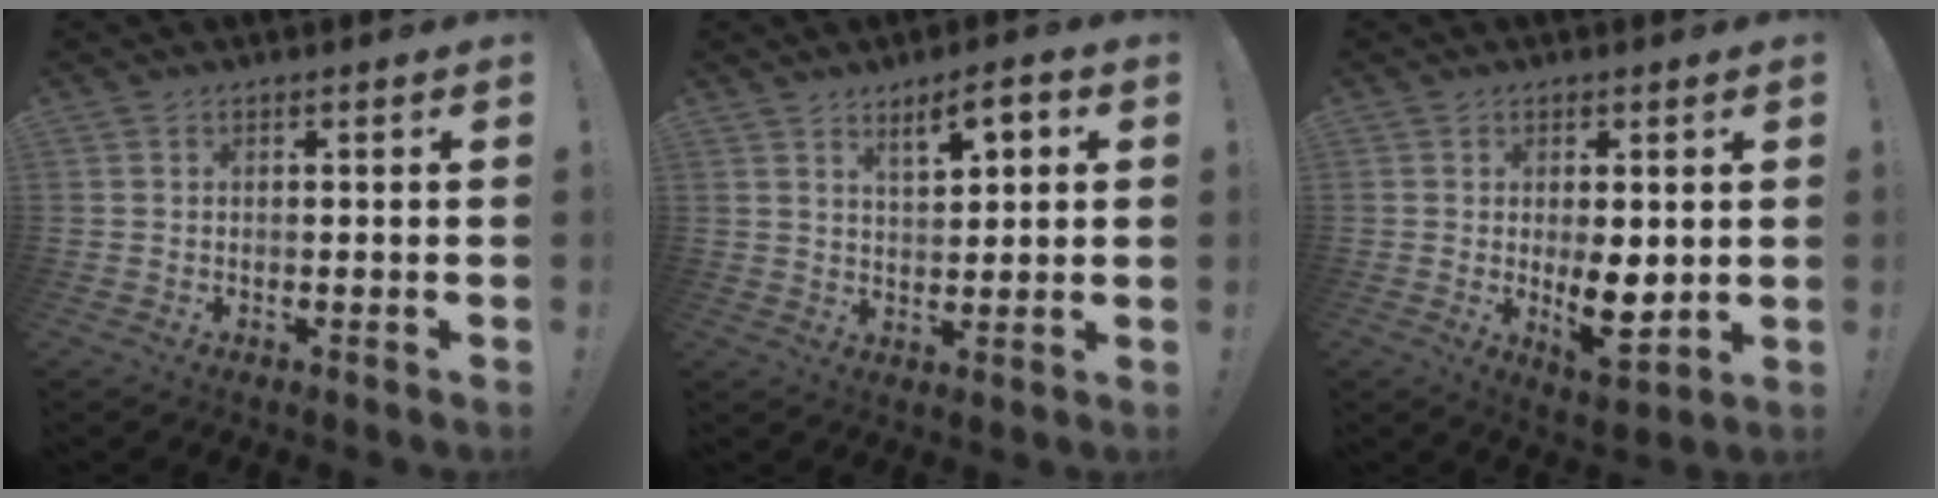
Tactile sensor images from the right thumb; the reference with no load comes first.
{"total": 7.3, "force": [3.9, 2.5, 5.7], "torque": [-0.076, -0.020, 0.061]}
{"total": 8.3, "force": [0.3, 3.5, 7.5], "torque": [-0.107, -0.015, 0.010]}